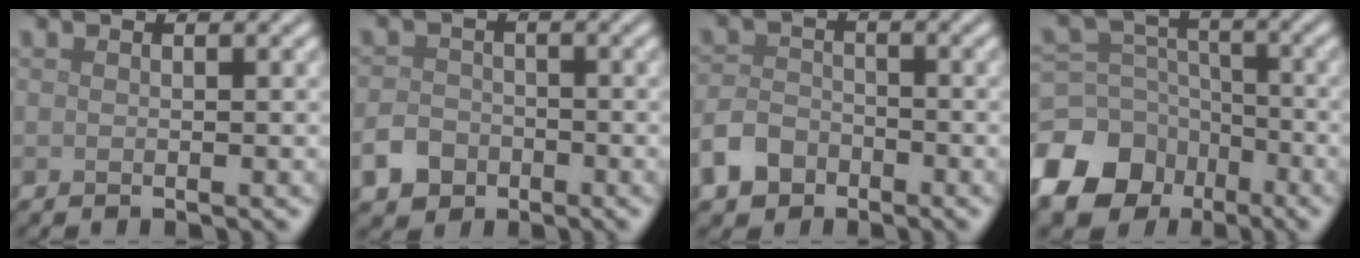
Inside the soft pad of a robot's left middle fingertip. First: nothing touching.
{"total": 3.1, "force": [-1.6, 2.4, 1.1], "torque": [-0.022, -0.003, -0.032]}
{"total": 3.5, "force": [-2.2, 2.4, 1.3], "torque": [-0.024, 0.001, -0.049]}
{"total": 12.1, "force": [-7.1, 9.0, 3.9], "torque": [-0.107, -0.031, -0.132]}